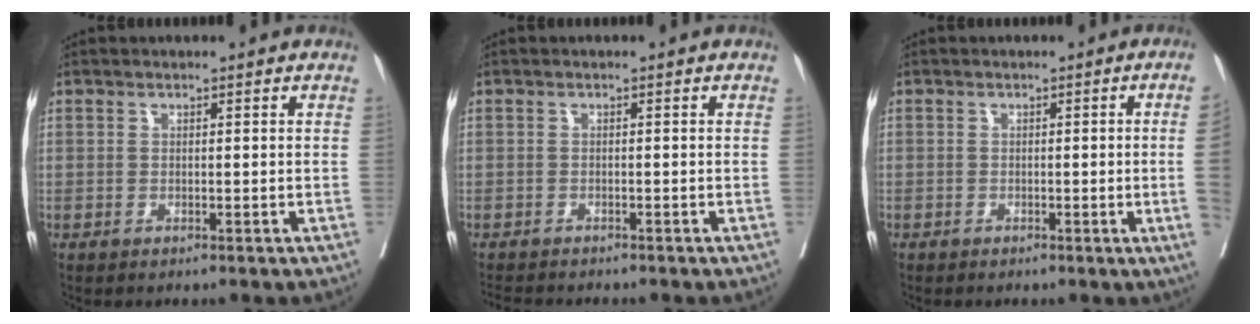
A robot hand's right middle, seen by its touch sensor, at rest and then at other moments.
{"total": 4.5, "force": [-4.2, 0.7, 1.5], "torque": [-0.019, -0.008, -0.065]}
{"total": 3.6, "force": [-0.6, -1.3, 3.3], "torque": [-0.039, -0.007, -0.008]}